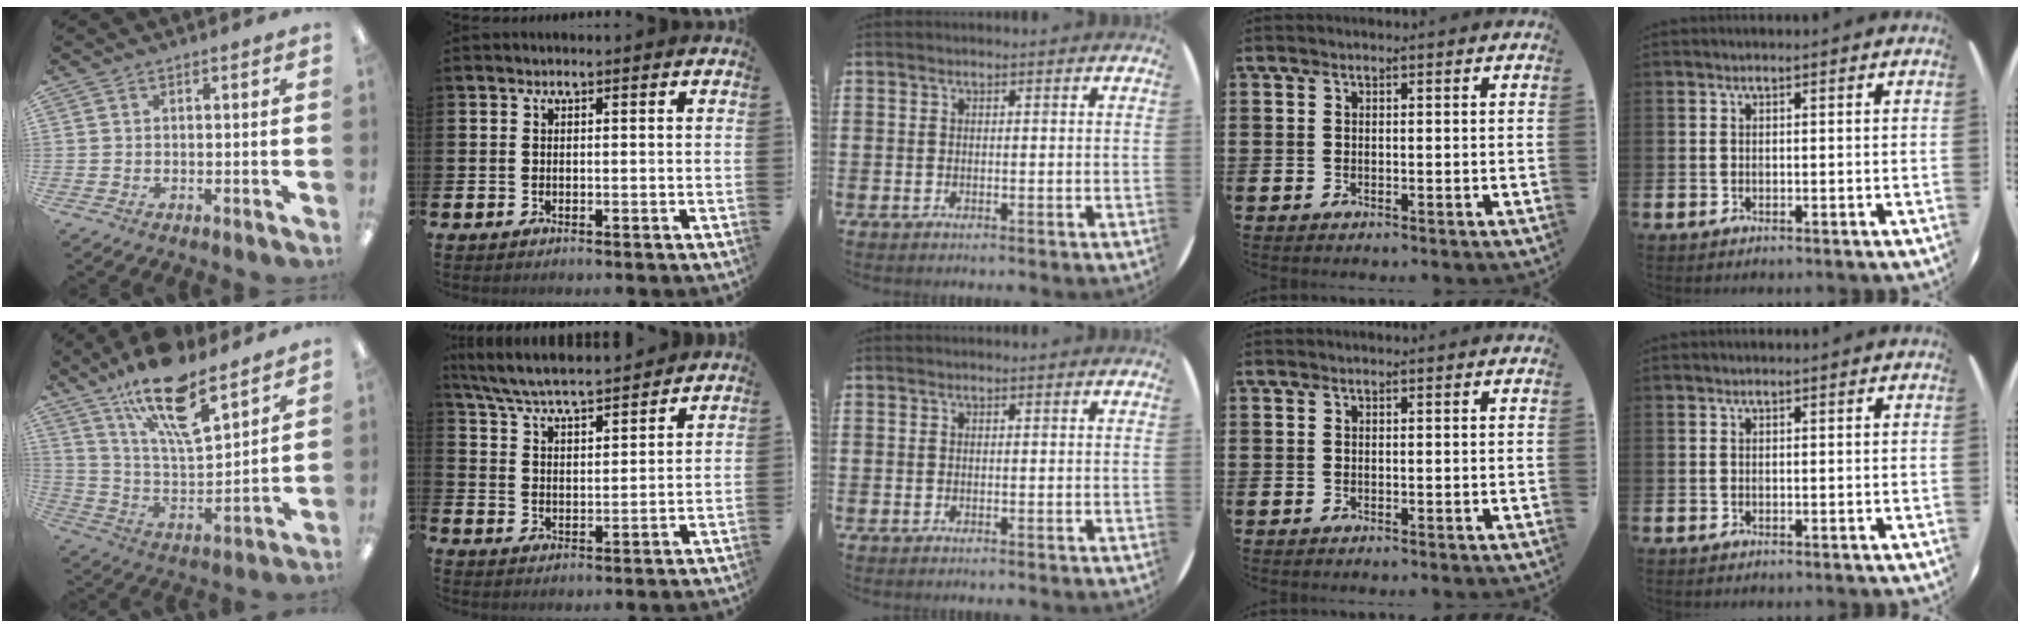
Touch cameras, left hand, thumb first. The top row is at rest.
{"thumb": {"total": 19.6, "force": [13.4, 7.0, 12.6], "torque": [-0.212, -0.074, 0.227]}, "index": {"total": 6.5, "force": [6.4, 0.4, 1.4], "torque": [-0.055, -0.040, 0.113]}}